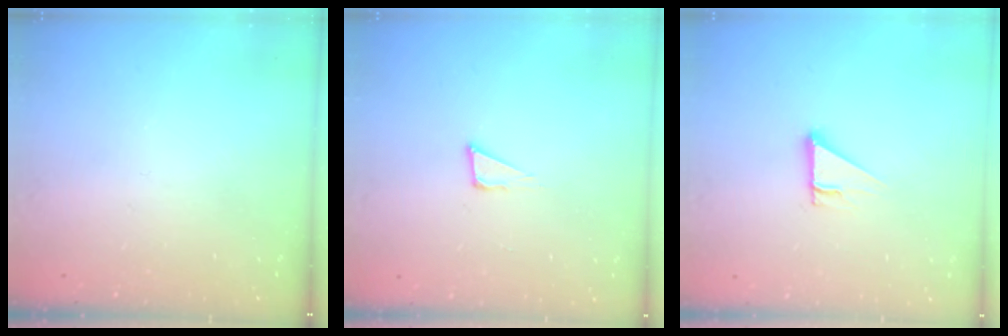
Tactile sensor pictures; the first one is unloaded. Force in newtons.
{"total": 3.6, "press": 3.5, "slide": 0.9}
{"total": 2.7, "press": 2.7, "slide": 0.0}